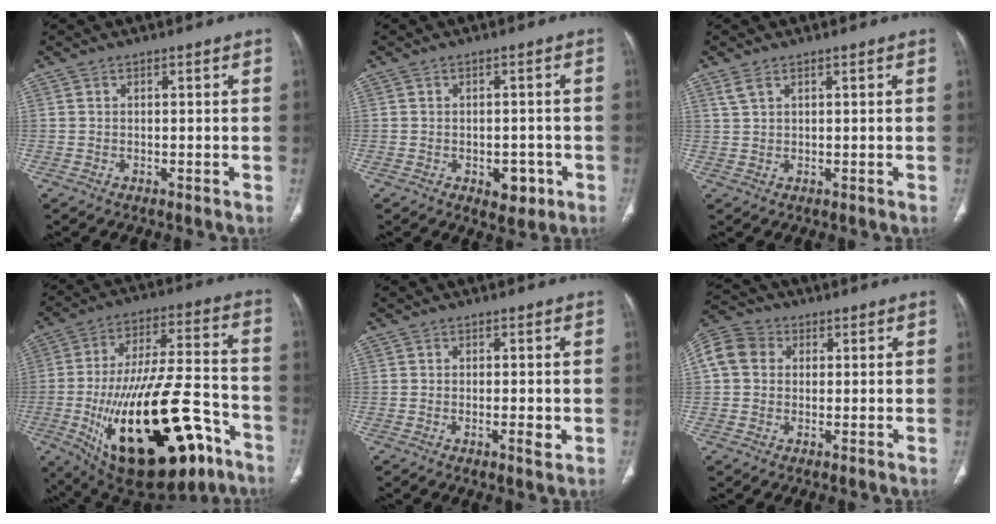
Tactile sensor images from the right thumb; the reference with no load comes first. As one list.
[{"total": 4.4, "force": [-1.7, 2.8, 3.0], "torque": [-0.018, 0.007, -0.015]}, {"total": 1.9, "force": [1.3, 0.8, 1.2], "torque": [-0.033, 0.007, 0.035]}, {"total": 31.5, "force": [-13.2, 13.3, 25.4], "torque": [-0.414, 0.049, -0.189]}, {"total": 2.7, "force": [-0.5, 0.8, 2.5], "torque": [-0.037, -0.003, -0.007]}, {"total": 8.6, "force": [1.9, 7.2, 4.4], "torque": [-0.078, 0.020, 0.026]}]